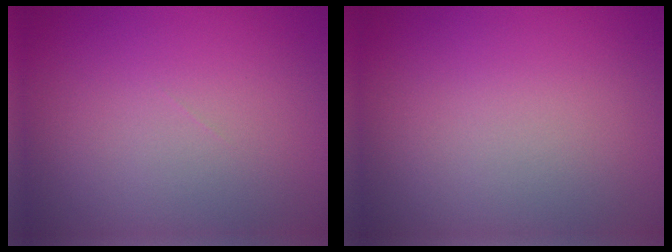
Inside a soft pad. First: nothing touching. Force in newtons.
{"total": 0.0}